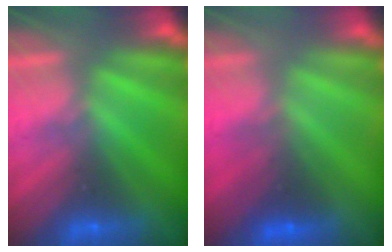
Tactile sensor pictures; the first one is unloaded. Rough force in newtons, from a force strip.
{"total": 1.8}